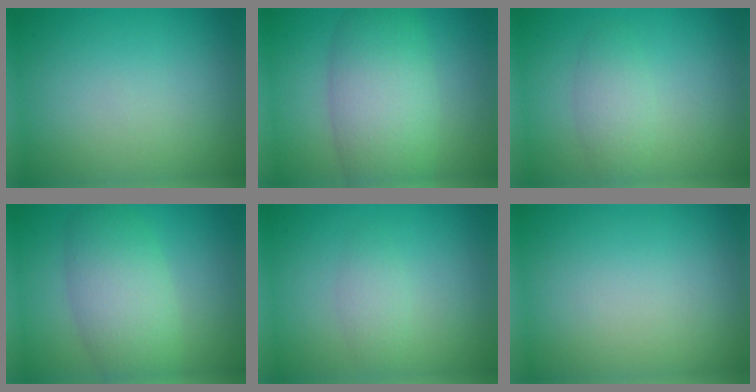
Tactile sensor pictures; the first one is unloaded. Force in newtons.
{"total": 7.3, "press": 7.3, "slide": 0.2}
{"total": 2.1, "press": 2.1, "slide": 0.1}
{"total": 5.6, "press": 5.6, "slide": 0.2}
{"total": 1.4, "press": 1.4, "slide": 0.0}
{"total": 0.0}